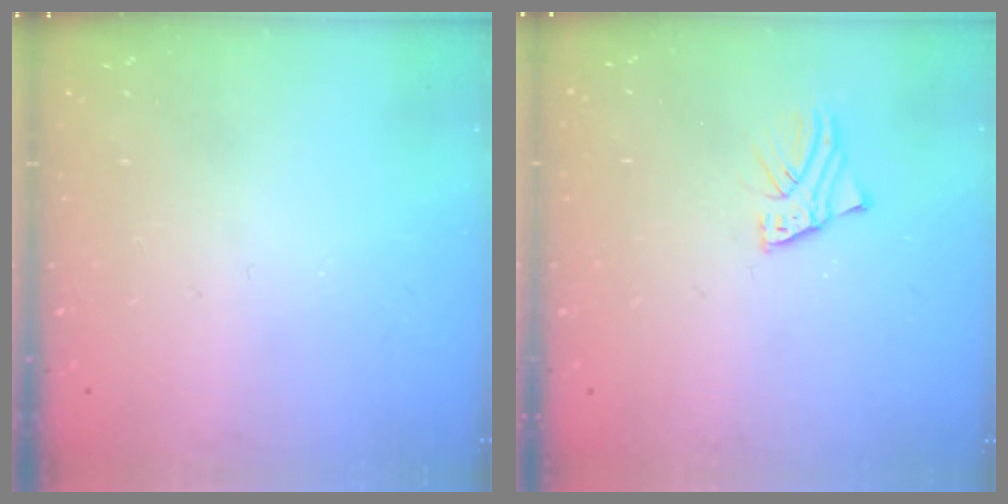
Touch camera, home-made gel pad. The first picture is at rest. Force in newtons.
{"total": 2.0, "press": 2.0, "slide": 0.1}